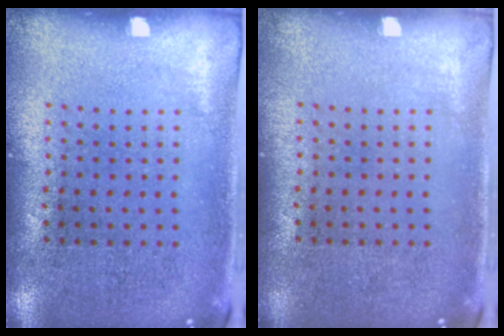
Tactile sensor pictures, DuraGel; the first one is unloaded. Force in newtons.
{"total": 0.0}